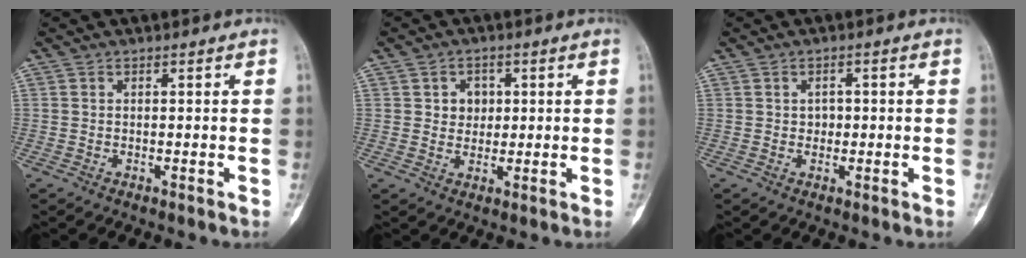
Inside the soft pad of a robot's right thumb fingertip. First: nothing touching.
{"total": 3.9, "force": [0.9, 3.4, 1.8], "torque": [-0.003, 0.000, 0.013]}
{"total": 2.0, "force": [0.0, 1.6, 1.1], "torque": [-0.003, 0.004, -0.001]}